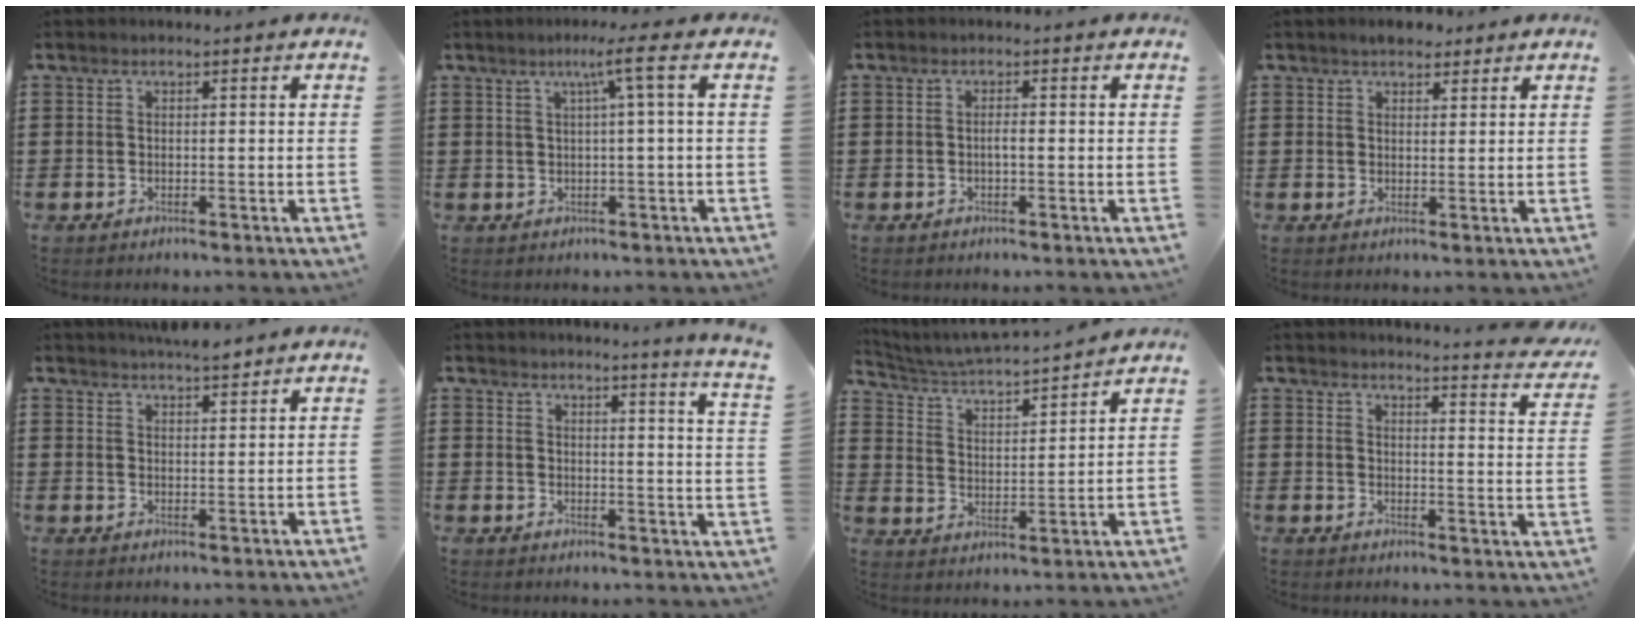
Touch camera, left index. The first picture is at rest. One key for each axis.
{"total": 4.3, "fx": 1.2, "fy": -0.7, "fz": 4.1, "tx": -0.081, "ty": -0.001, "tz": 0.013}
{"total": 1.2, "fx": -0.2, "fy": 0.2, "fz": 1.2, "tx": -0.023, "ty": -0.002, "tz": -0.003}
{"total": 2.4, "fx": 2.1, "fy": 1.0, "fz": 0.6, "tx": -0.008, "ty": 0.005, "tz": 0.039}
{"total": 3.4, "fx": 3.3, "fy": 0.1, "fz": 0.9, "tx": -0.025, "ty": -0.006, "tz": 0.061}
{"total": 3.5, "fx": 3.1, "fy": -1.5, "fz": 0.5, "tx": -0.016, "ty": -0.032, "tz": 0.049}
{"total": 3.8, "fx": 3.7, "fy": 0.1, "fz": 0.9, "tx": -0.039, "ty": -0.035, "tz": 0.053}
{"total": 3.4, "fx": 3.3, "fy": -0.7, "fz": 0.8, "tx": -0.024, "ty": -0.032, "tz": 0.051}